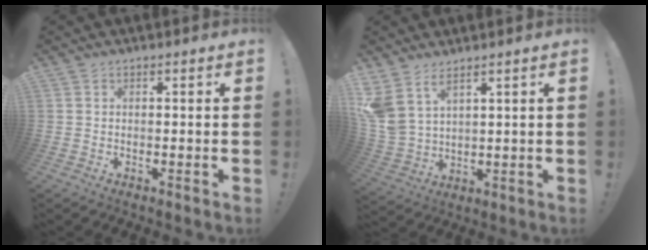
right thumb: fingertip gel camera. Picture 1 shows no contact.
{"total": 7.6, "force": [5.3, 3.4, 4.2], "torque": [-0.100, -0.035, 0.105]}